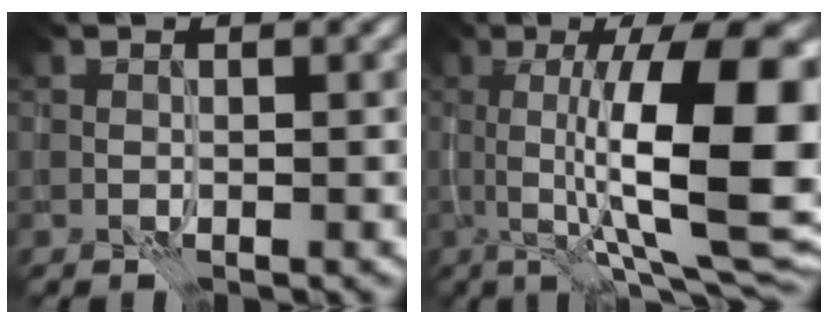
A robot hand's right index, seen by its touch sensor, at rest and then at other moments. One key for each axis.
{"total": 14.7, "fx": 0.7, "fy": 4.4, "fz": 14.0, "tx": -0.178, "ty": 0.009, "tz": 0.014}